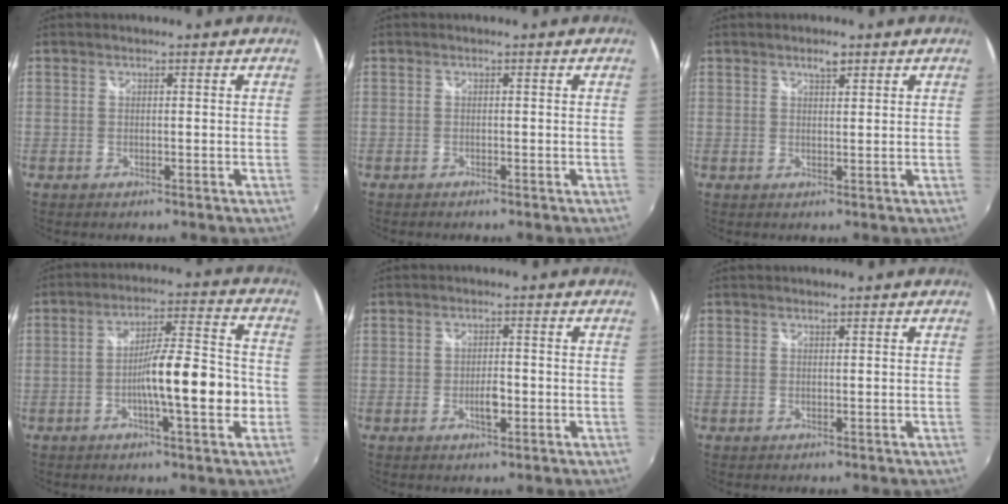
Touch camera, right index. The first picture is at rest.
{"total": 0.7, "force": [-0.6, 0.2, 0.1], "torque": [-0.005, -0.004, -0.012]}
{"total": 1.9, "force": [1.3, 0.7, 1.2], "torque": [-0.019, 0.005, 0.022]}
{"total": 12.6, "force": [-3.0, 1.8, 12.1], "torque": [-0.194, 0.004, -0.050]}
{"total": 3.0, "force": [-0.8, 1.5, 2.5], "torque": [-0.041, -0.003, -0.014]}
{"total": 0.0}